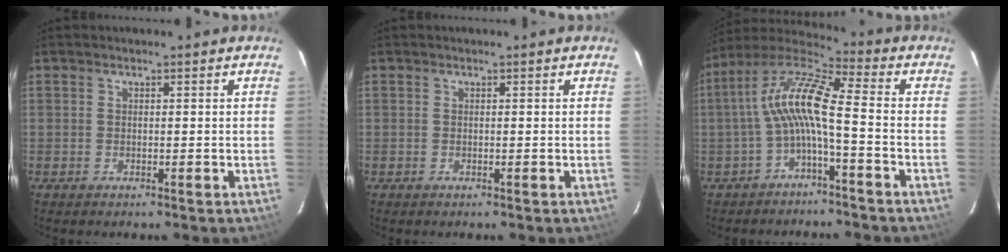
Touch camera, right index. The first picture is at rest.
{"total": 0.0}
{"total": 11.2, "force": [-2.2, 1.6, 10.9], "torque": [-0.224, 0.020, -0.046]}